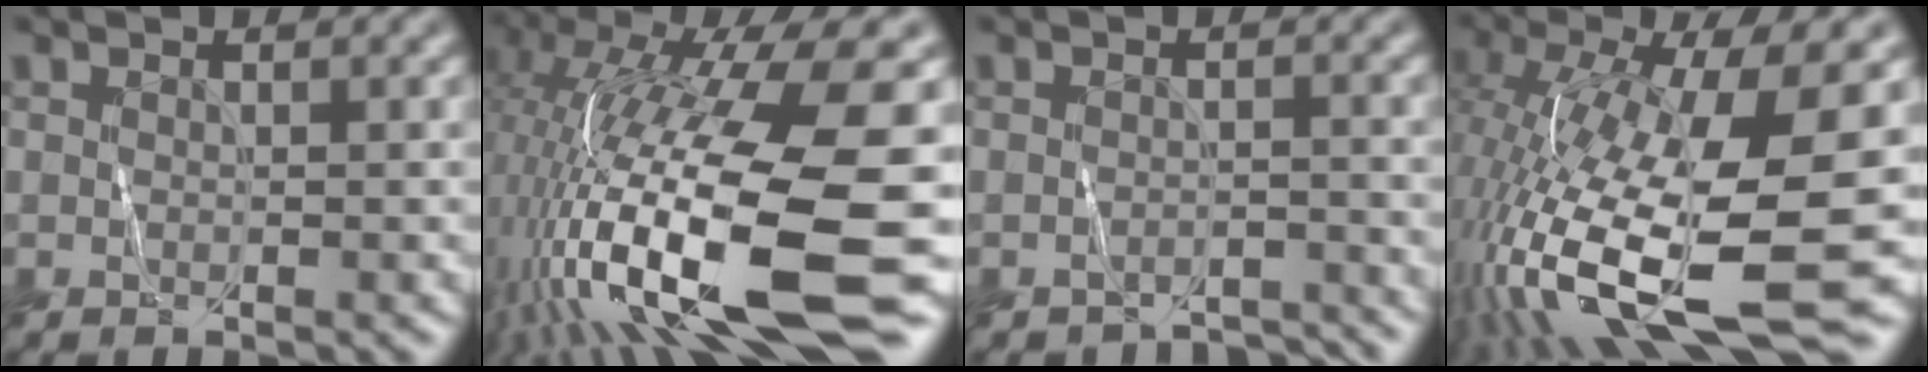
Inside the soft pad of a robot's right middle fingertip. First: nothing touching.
{"total": 17.2, "force": [-4.3, 4.4, 16.1], "torque": [-0.305, 0.006, -0.074]}
{"total": 2.9, "force": [-2.8, 0.5, 0.2], "torque": [0.002, -0.001, -0.037]}
{"total": 16.9, "force": [-4.6, 4.9, 15.5], "torque": [-0.309, -0.005, -0.076]}